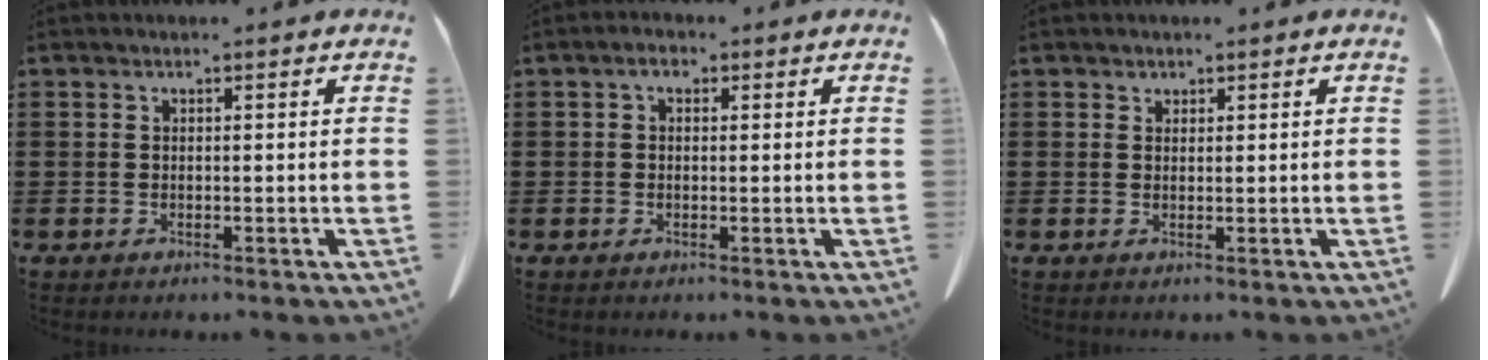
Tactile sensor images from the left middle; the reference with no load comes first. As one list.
[{"total": 1.8, "force": [0.3, 1.1, 1.4], "torque": [-0.031, 0.007, 0.005]}, {"total": 1.0, "force": [0.8, 0.5, 0.0], "torque": [-0.002, 0.000, 0.017]}]